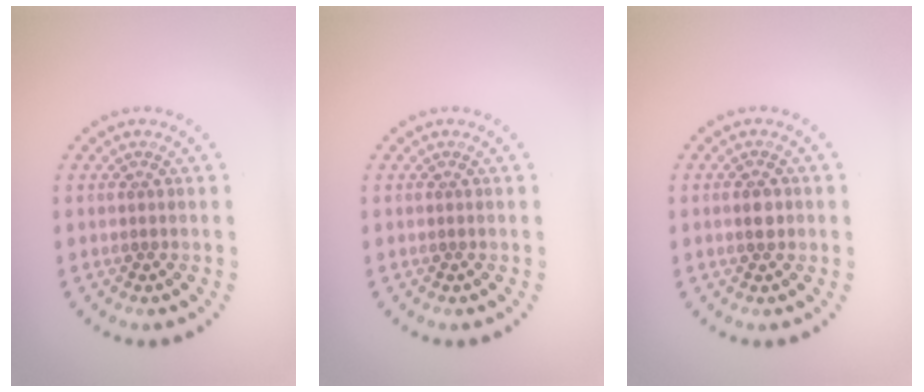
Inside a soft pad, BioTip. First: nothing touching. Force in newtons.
{"total": 0.0}
{"total": 1.2, "press": 1.1, "slide": 0.4}